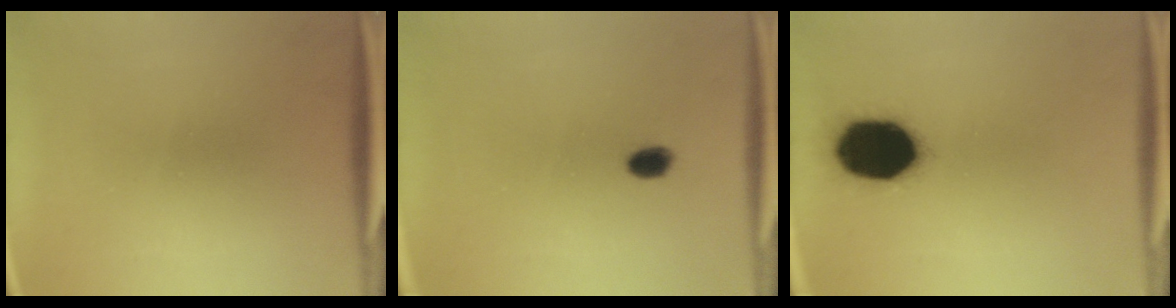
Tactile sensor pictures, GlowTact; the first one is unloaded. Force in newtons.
{"total": 2.4}
{"total": 19.1}